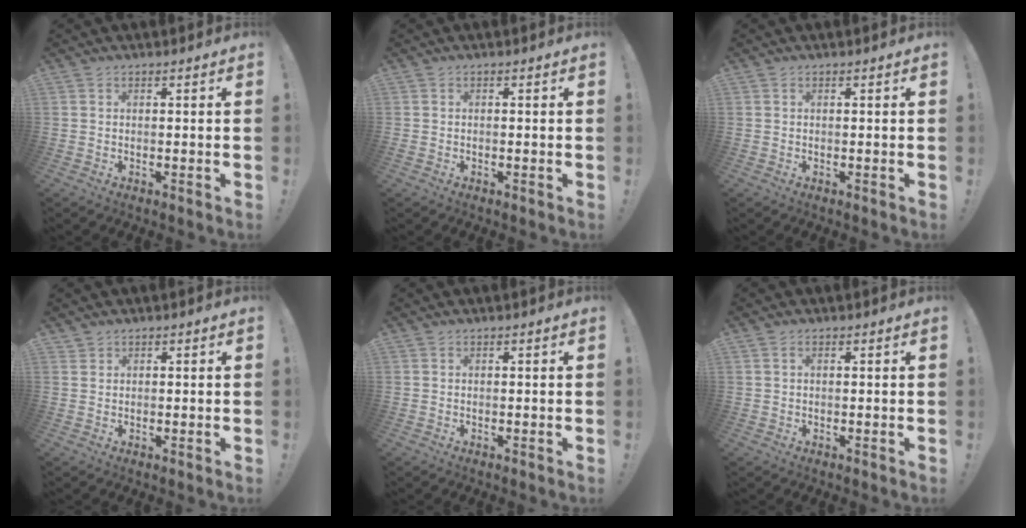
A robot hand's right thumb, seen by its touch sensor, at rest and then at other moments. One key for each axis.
{"total": 0.0}
{"total": 0.0}
{"total": 1.1, "fx": 1.0, "fy": 0.5, "fz": -0.1, "tx": 0.001, "ty": 0.000, "tz": 0.019}
{"total": 0.0}
{"total": 0.8, "fx": 0.3, "fy": 0.5, "fz": 0.5, "tx": -0.010, "ty": 0.001, "tz": 0.005}